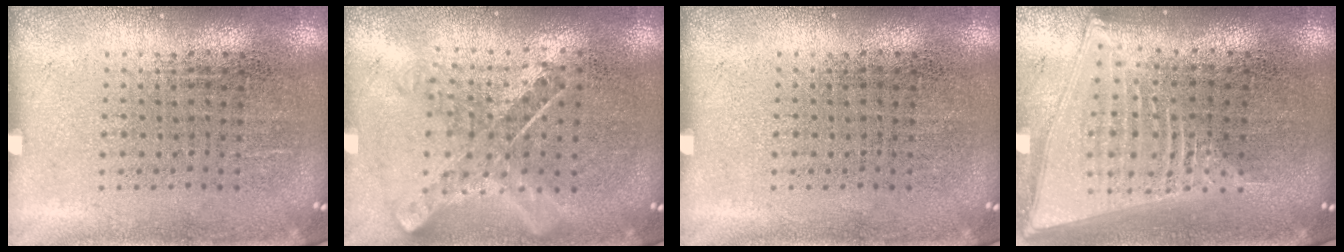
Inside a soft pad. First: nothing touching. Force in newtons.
{"total": 0.9, "press": 0.9, "slide": 0.2}
{"total": 0.0}
{"total": 2.1, "press": 1.8, "slide": 1.1}